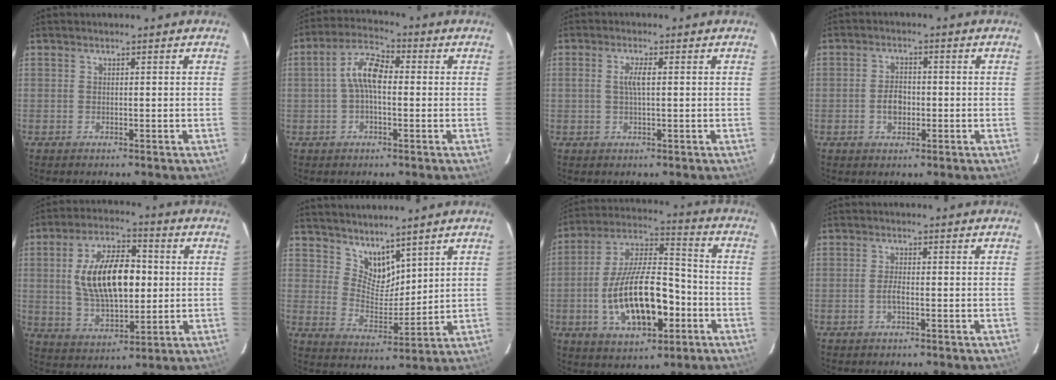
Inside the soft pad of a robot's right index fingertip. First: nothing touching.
{"total": 7.1, "force": [-0.1, 3.2, 6.3], "torque": [-0.129, 0.023, -0.007]}
{"total": 2.8, "force": [0.3, 0.6, 2.7], "torque": [-0.054, 0.002, 0.005]}
{"total": 4.0, "force": [-1.0, 2.6, 2.8], "torque": [-0.054, 0.005, -0.013]}
{"total": 16.4, "force": [1.4, 8.1, 14.2], "torque": [-0.257, 0.015, 0.035]}
{"total": 7.1, "force": [5.7, 3.5, 2.3], "torque": [-0.030, -0.004, 0.112]}
{"total": 19.3, "force": [-5.5, 8.6, 16.4], "torque": [-0.321, 0.008, -0.087]}
{"total": 1.6, "force": [-0.7, 0.3, 1.4], "torque": [-0.031, 0.001, -0.014]}